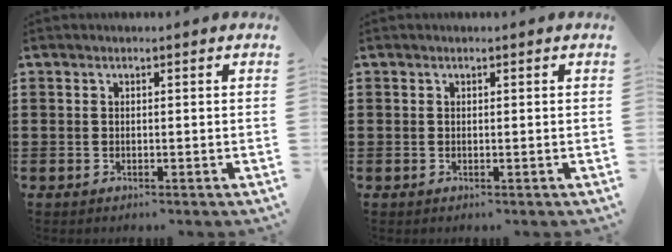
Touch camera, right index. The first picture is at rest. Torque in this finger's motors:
{"motor_torque": [1.29, 0.26, 0.00, 0.01]}